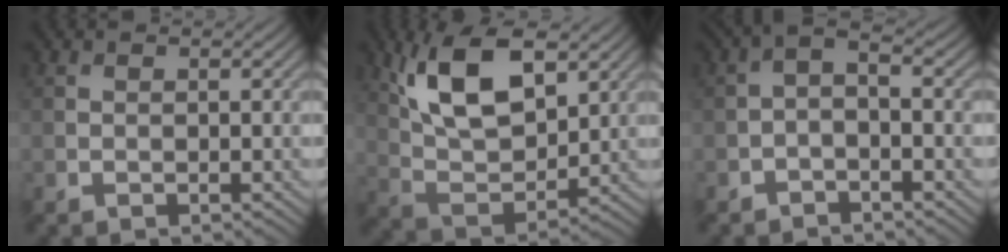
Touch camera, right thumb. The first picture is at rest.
{"total": 12.0, "force": [5.5, 5.6, 9.0], "torque": [-0.188, 0.003, 0.109]}
{"total": 2.6, "force": [-1.2, 0.9, 2.2], "torque": [-0.045, 0.003, -0.032]}